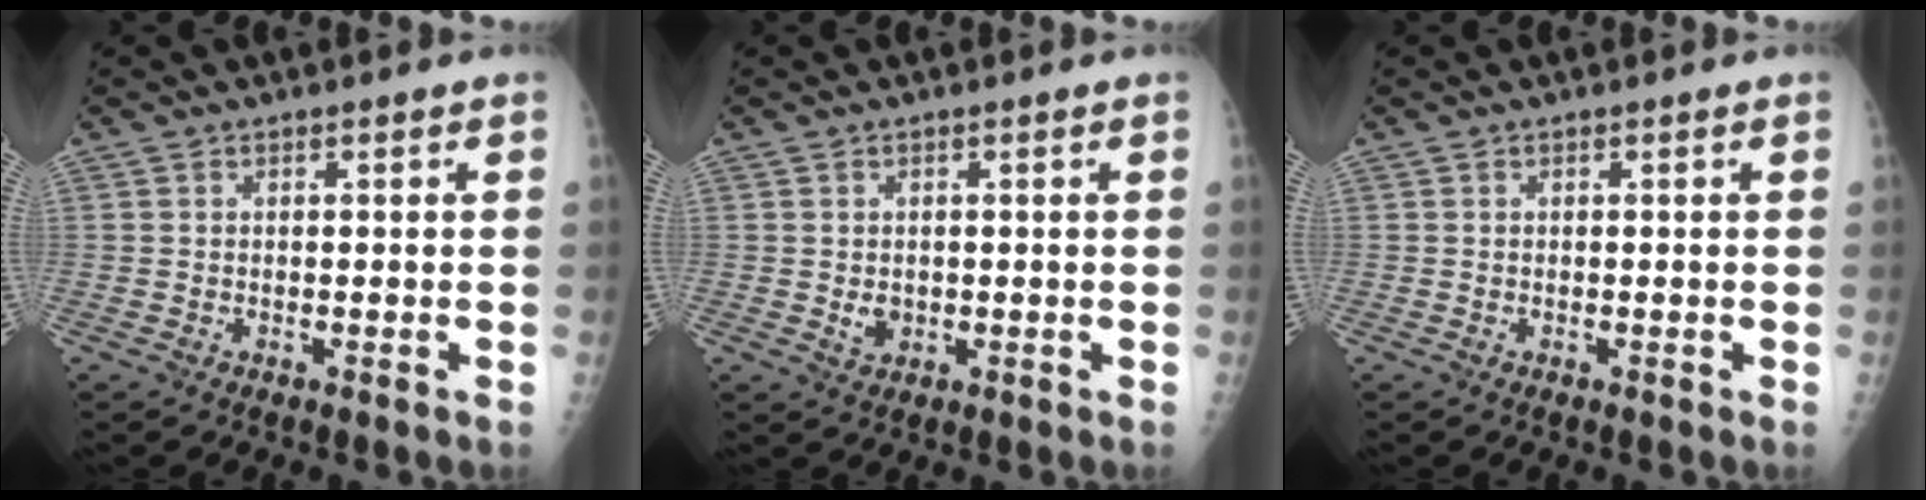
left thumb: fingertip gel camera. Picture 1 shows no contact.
{"total": 2.2, "force": [-0.1, 1.8, 1.3], "torque": [-0.013, -0.001, 0.006]}
{"total": 0.0}